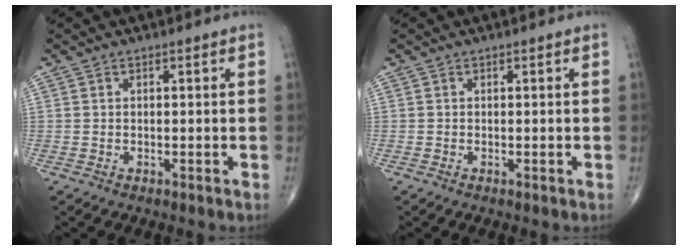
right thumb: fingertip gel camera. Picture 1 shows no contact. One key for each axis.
{"total": 0.0}